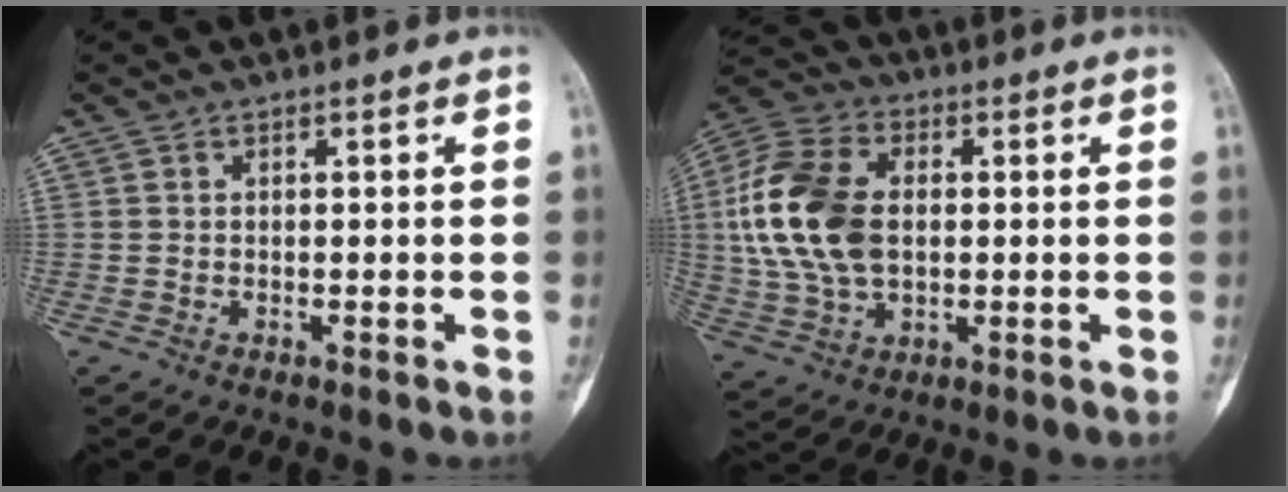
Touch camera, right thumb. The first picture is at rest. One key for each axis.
{"total": 17.4, "fx": 1.3, "fy": 11.2, "fz": 13.2, "tx": -0.271, "ty": 0.012, "tz": 0.025}